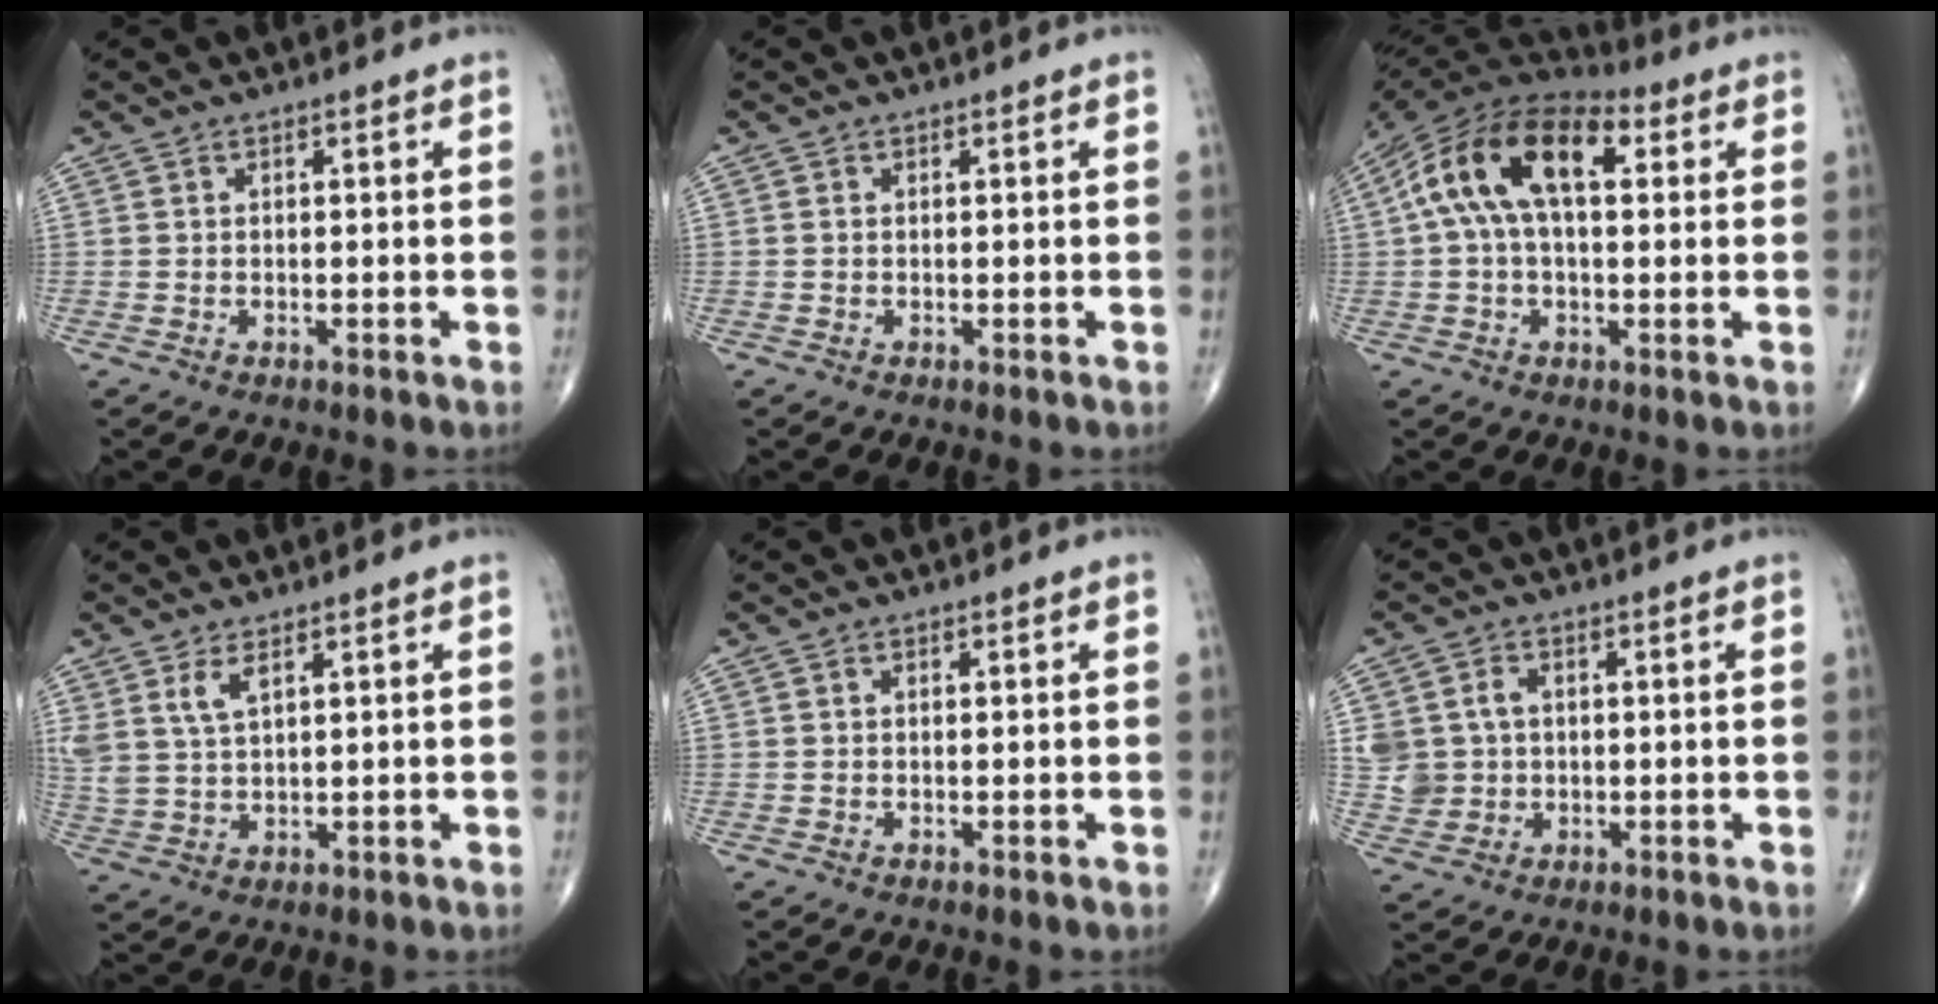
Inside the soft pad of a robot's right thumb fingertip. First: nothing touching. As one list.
[{"total": 0.0}, {"total": 17.1, "force": [4.0, 9.1, 13.9], "torque": [-0.253, 0.041, 0.059]}, {"total": 5.1, "force": [2.8, 2.2, 3.7], "torque": [-0.081, -0.009, 0.066]}, {"total": 0.0}, {"total": 6.4, "force": [0.7, 5.8, 2.8], "torque": [-0.033, 0.003, 0.018]}]